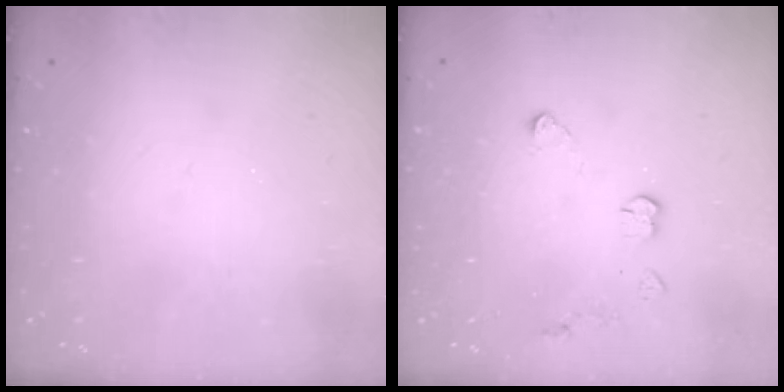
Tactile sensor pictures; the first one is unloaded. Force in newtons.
{"total": 4.5, "press": 4.5, "slide": 0.4}